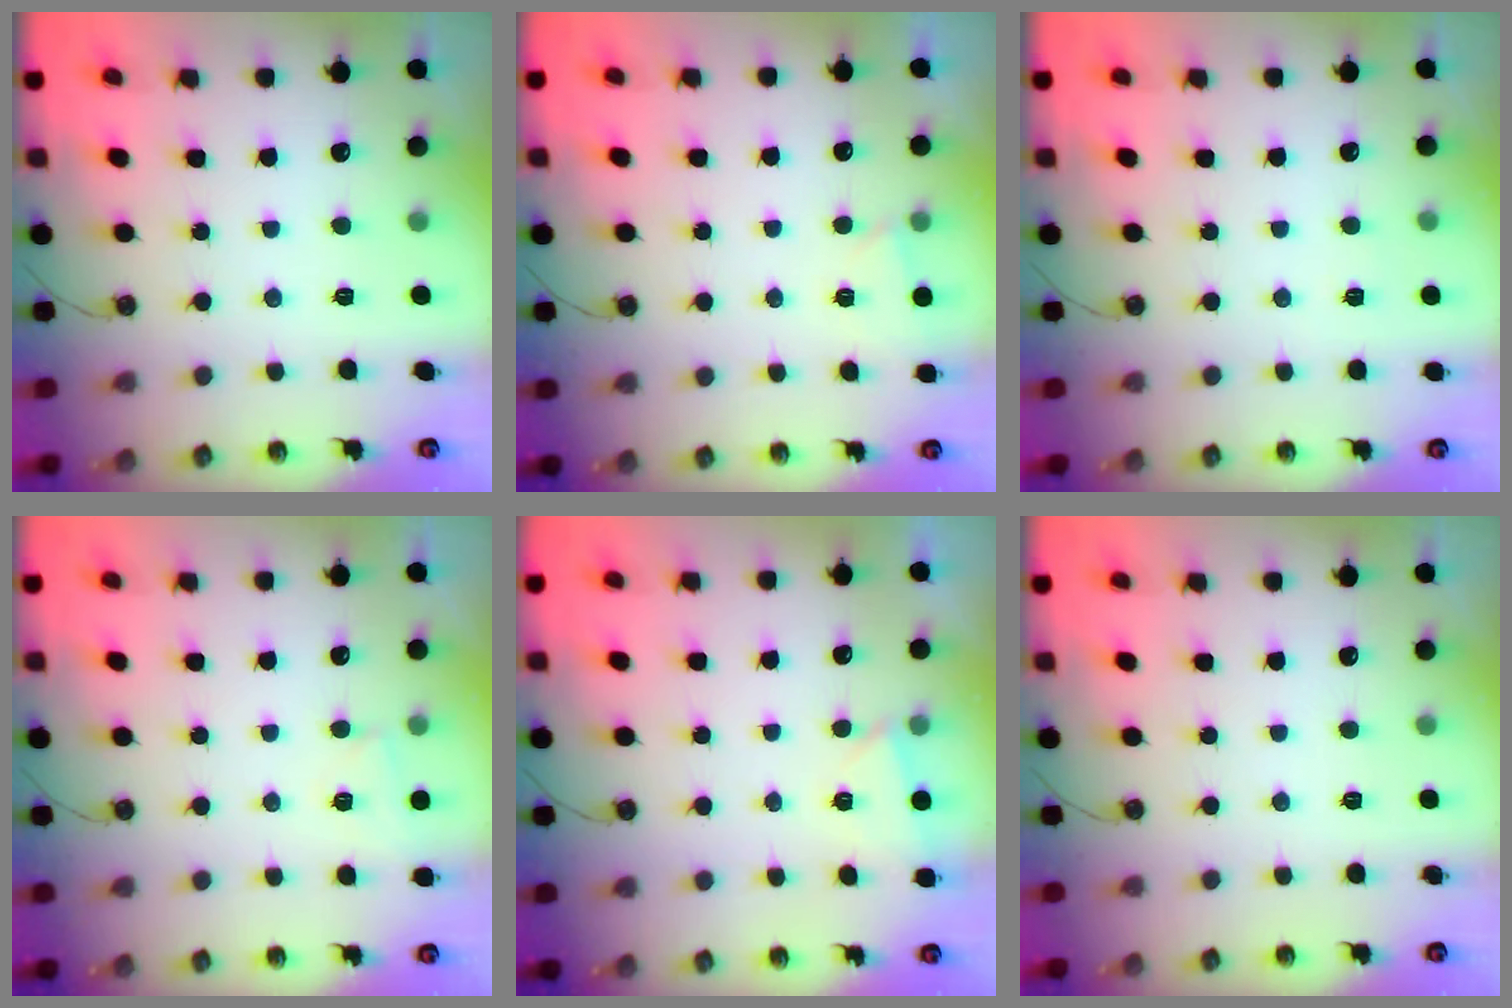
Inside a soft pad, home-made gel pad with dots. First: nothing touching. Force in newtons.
{"total": 2.0, "press": 1.9, "slide": 0.3}
{"total": 2.7, "press": 1.5, "slide": 2.3}
{"total": 3.9, "press": 3.2, "slide": 2.4}
{"total": 1.9, "press": 1.8, "slide": 0.6}
{"total": 0.0}